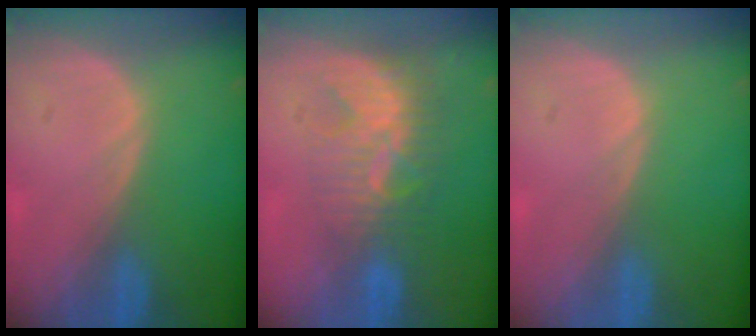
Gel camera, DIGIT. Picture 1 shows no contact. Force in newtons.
{"total": 8.8, "press": 7.6, "slide": 4.4}
{"total": 0.0}